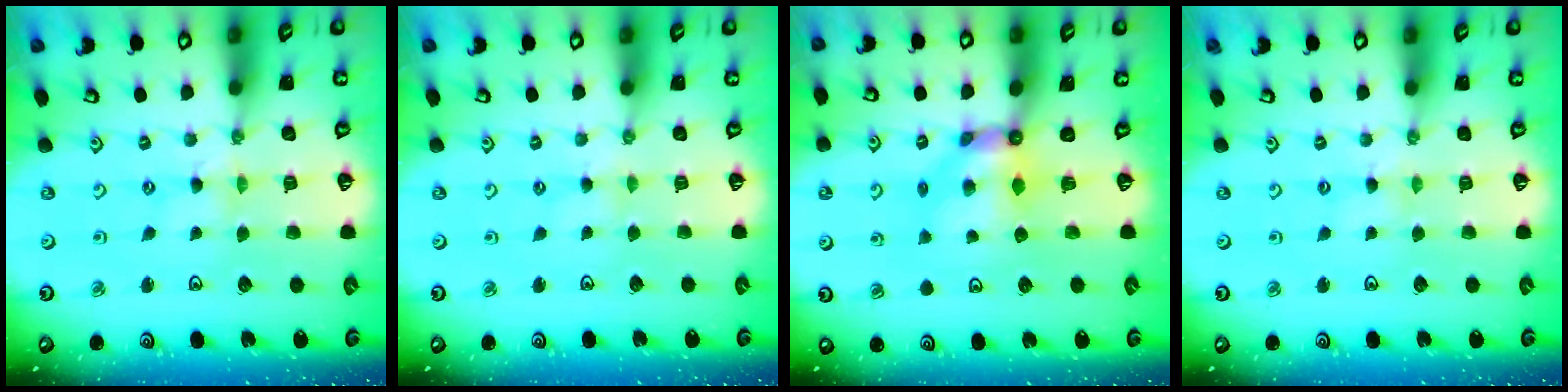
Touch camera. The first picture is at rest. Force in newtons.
{"total": 1.6, "press": 1.5, "slide": 0.4}
{"total": 6.3, "press": 6.3, "slide": 0.4}
{"total": 1.7, "press": 1.7, "slide": 0.4}